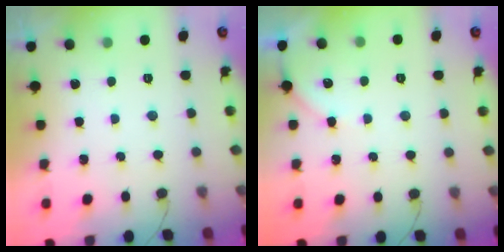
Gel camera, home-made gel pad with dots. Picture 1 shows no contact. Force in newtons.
{"total": 2.9, "press": 2.9, "slide": 0.4}